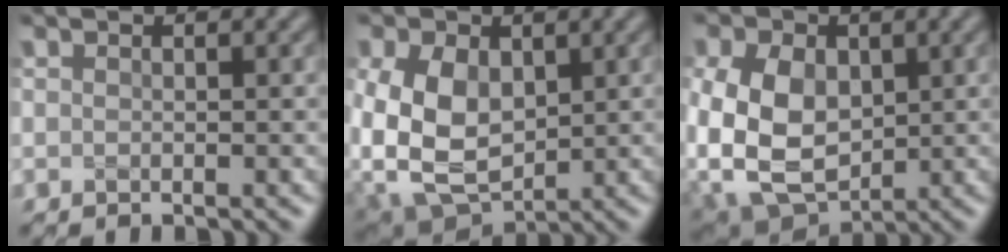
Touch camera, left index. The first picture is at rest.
{"total": 10.6, "force": [0.3, 7.9, 7.1], "torque": [-0.146, -0.017, 0.014]}
{"total": 12.1, "force": [-0.4, 9.0, 8.1], "torque": [-0.159, -0.017, -0.006]}